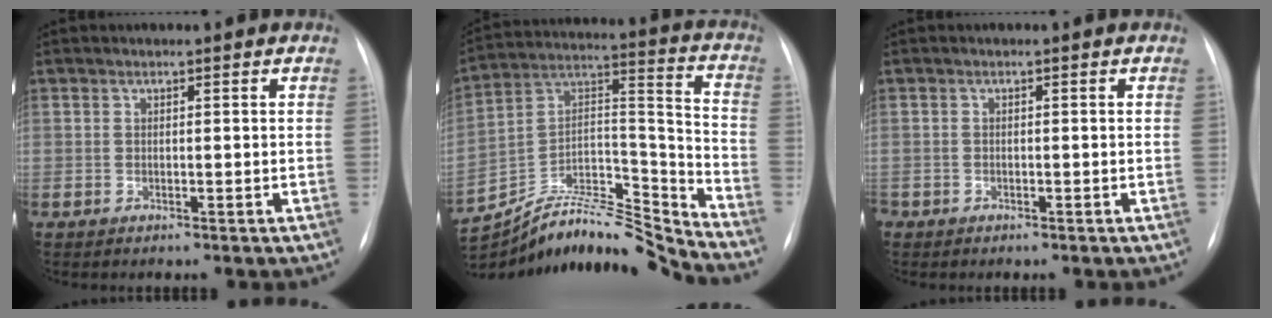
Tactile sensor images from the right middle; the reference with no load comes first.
{"total": 21.1, "force": [-20.6, 0.7, 4.2], "torque": [-0.087, 0.055, -0.347]}
{"total": 1.0, "force": [-0.7, 0.7, 0.1], "torque": [-0.006, 0.002, -0.011]}